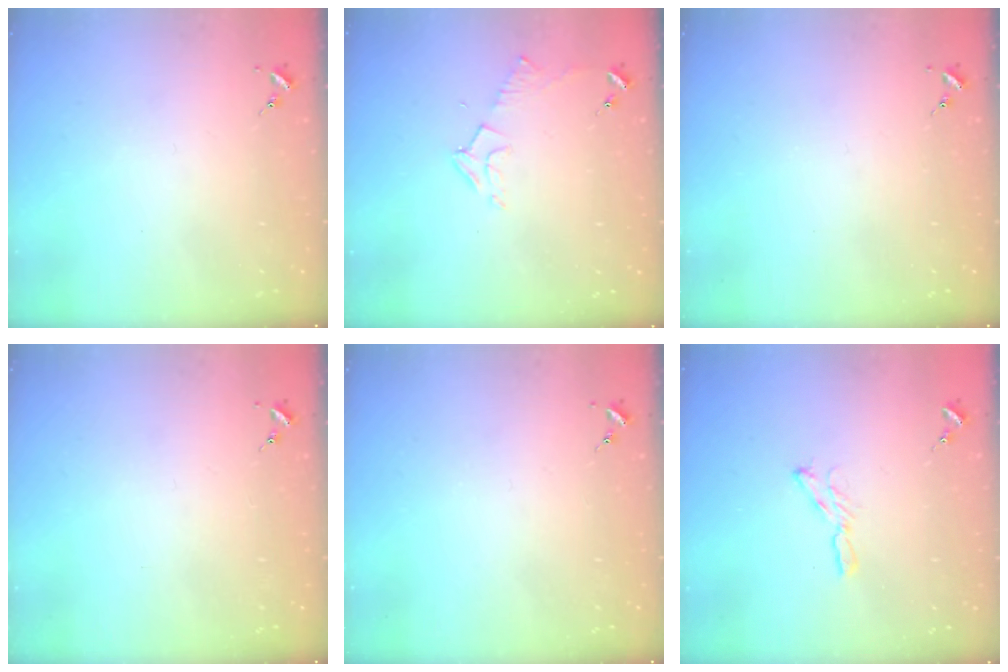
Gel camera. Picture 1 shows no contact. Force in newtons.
{"total": 5.9, "press": 5.9, "slide": 0.8}
{"total": 0.0}
{"total": 0.0}
{"total": 0.0}
{"total": 5.7, "press": 5.7, "slide": 0.3}